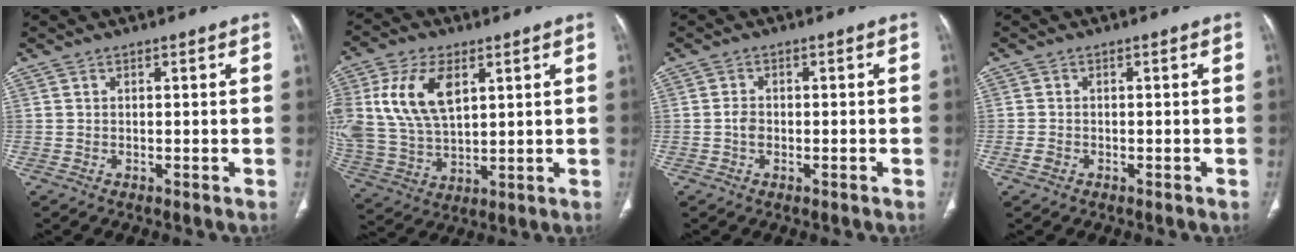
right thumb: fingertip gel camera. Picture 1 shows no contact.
{"total": 15.4, "force": [5.0, 8.9, 11.5], "torque": [-0.229, -0.006, 0.104]}
{"total": 2.7, "force": [-0.5, 1.7, 2.0], "torque": [-0.034, 0.006, -0.014]}
{"total": 1.4, "force": [-0.7, 1.0, 0.7], "torque": [-0.013, 0.004, -0.014]}